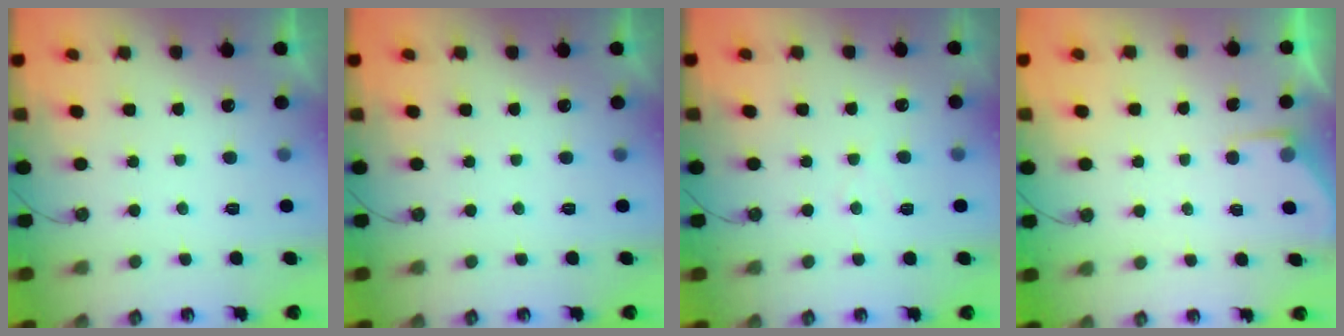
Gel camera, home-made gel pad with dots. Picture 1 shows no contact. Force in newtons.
{"total": 0.0}
{"total": 5.3, "press": 5.2, "slide": 0.7}
{"total": 2.9, "press": 2.9, "slide": 0.5}